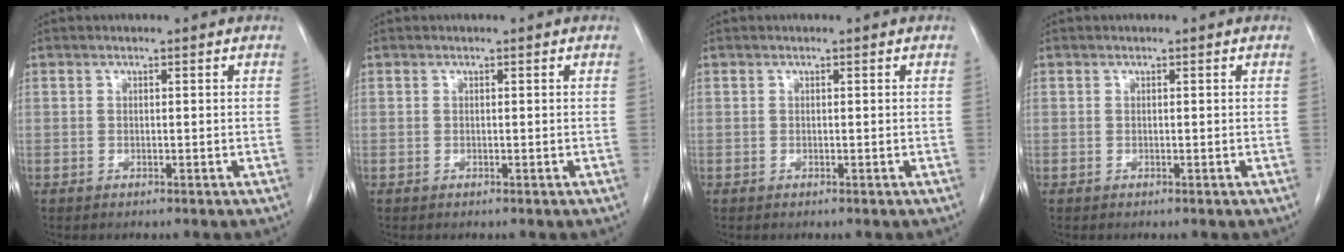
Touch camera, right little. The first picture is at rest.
{"total": 0.0}
{"total": 0.0}
{"total": 0.0}